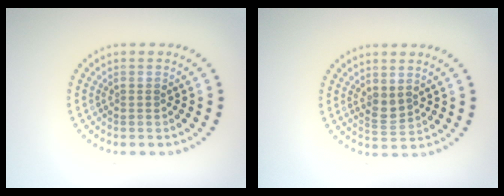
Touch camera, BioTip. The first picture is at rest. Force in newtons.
{"total": 1.6, "press": 1.4, "slide": 0.9}